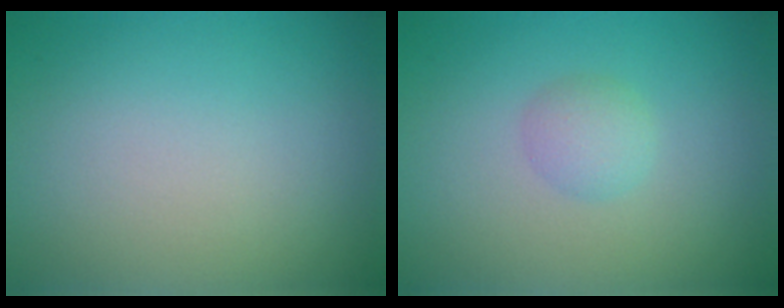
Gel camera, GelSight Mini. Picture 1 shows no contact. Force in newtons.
{"total": 1.5, "press": 1.5, "slide": 0.1}